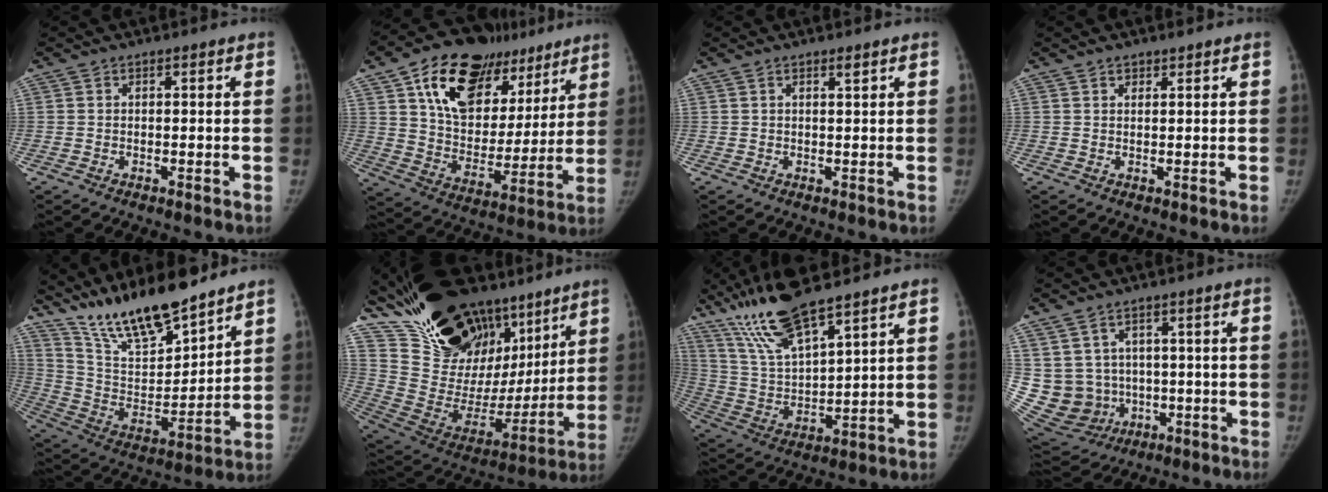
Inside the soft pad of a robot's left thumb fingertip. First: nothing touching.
{"total": 25.5, "force": [14.3, 15.0, 14.8], "torque": [-0.195, -0.019, 0.239]}
{"total": 0.9, "force": [0.6, 0.0, 0.6], "torque": [-0.009, -0.004, 0.011]}
{"total": 1.4, "force": [1.3, 0.4, 0.3], "torque": [-0.002, -0.005, 0.023]}
{"total": 19.0, "force": [15.7, 4.9, 9.5], "torque": [-0.133, -0.094, 0.293]}
{"total": 32.0, "force": [22.5, 16.0, 16.2], "torque": [-0.235, -0.062, 0.389]}
{"total": 15.4, "force": [11.6, 2.8, 9.7], "torque": [-0.186, -0.048, 0.238]}
{"total": 15.3, "force": [-0.2, 14.2, 5.9], "torque": [-0.127, 0.021, 0.032]}